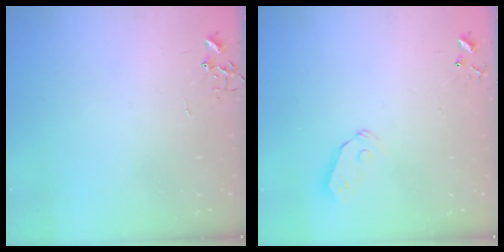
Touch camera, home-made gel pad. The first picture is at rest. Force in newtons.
{"total": 4.4, "press": 4.3, "slide": 0.5}